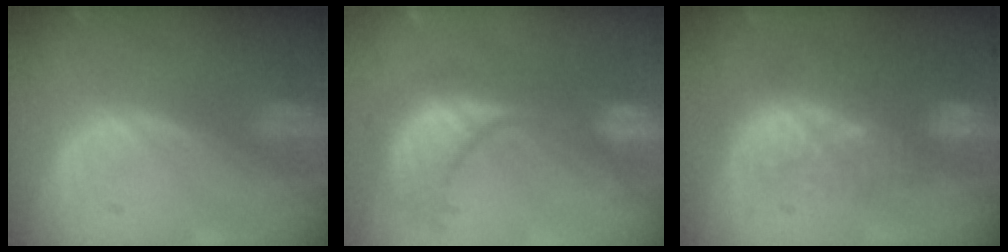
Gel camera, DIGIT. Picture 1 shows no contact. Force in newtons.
{"total": 10.7, "press": 10.1, "slide": 3.7}
{"total": 9.3, "press": 8.6, "slide": 3.6}